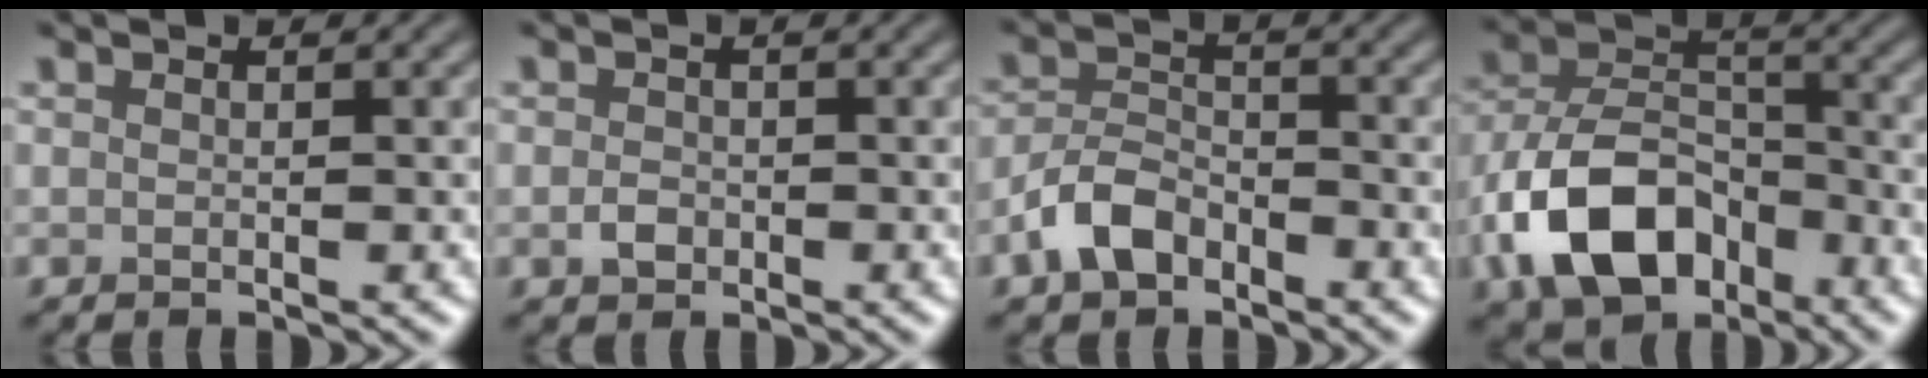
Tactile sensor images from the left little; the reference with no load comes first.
{"total": 1.4, "force": [-0.4, 1.1, 0.8], "torque": [-0.014, -0.002, -0.010]}
{"total": 3.8, "force": [-2.4, 2.2, 2.0], "torque": [-0.039, 0.006, -0.056]}
{"total": 10.2, "force": [-4.9, 6.3, 6.3], "torque": [-0.122, 0.005, -0.099]}